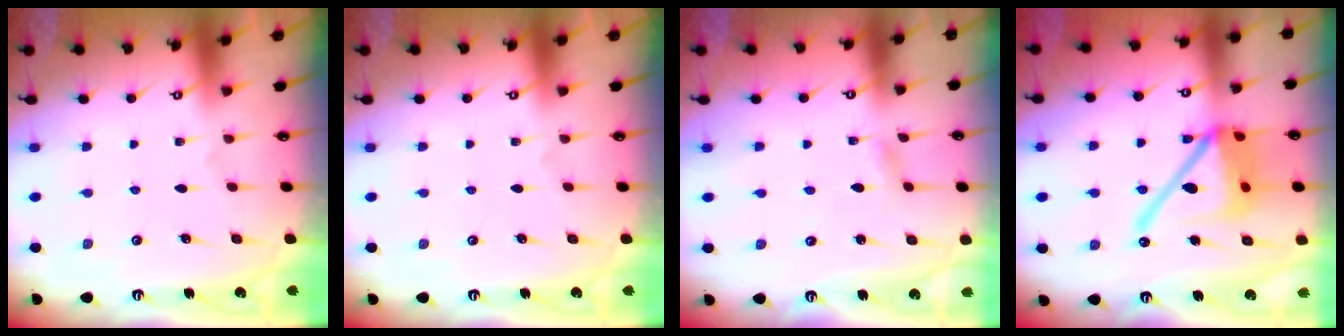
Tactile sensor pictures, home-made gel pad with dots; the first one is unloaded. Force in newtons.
{"total": 0.0}
{"total": 2.3, "press": 2.3, "slide": 0.2}
{"total": 17.7, "press": 17.6, "slide": 2.2}